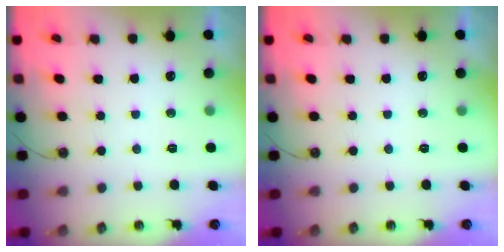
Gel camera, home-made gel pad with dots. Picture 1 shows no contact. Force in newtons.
{"total": 0.0}